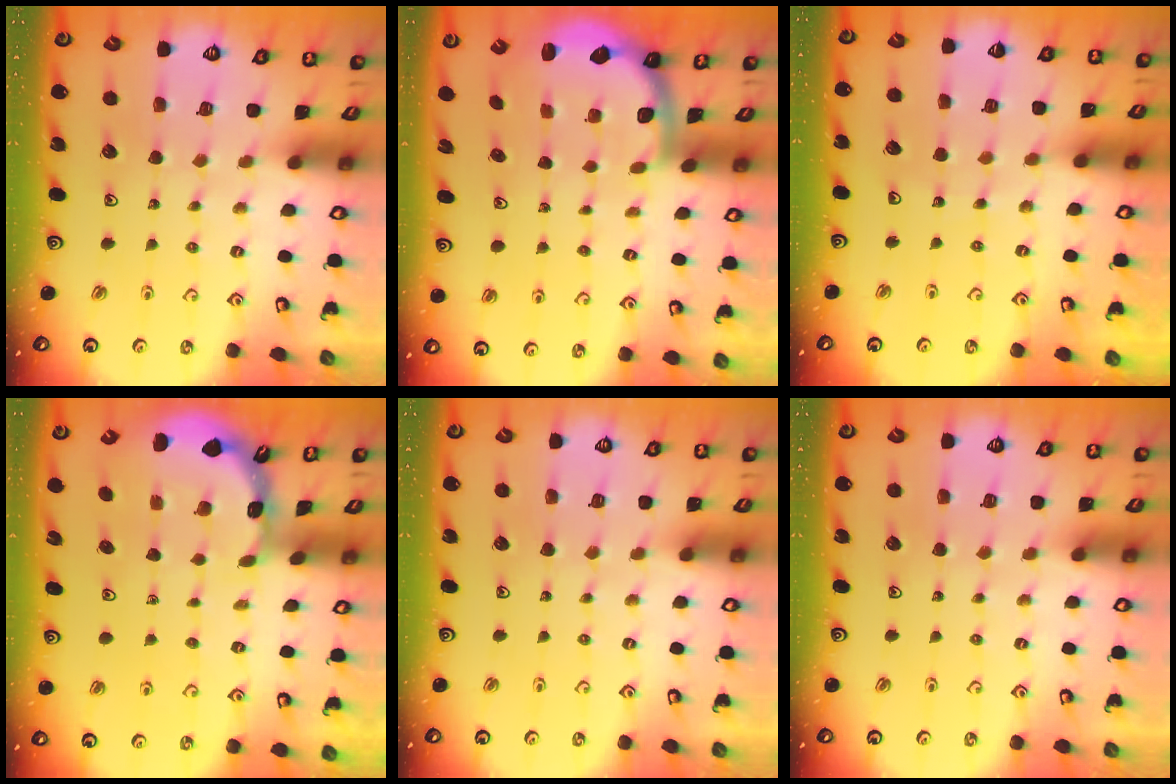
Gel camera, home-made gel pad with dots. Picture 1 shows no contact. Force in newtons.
{"total": 2.2, "press": 2.1, "slide": 0.7}
{"total": 4.7, "press": 4.7, "slide": 0.5}
{"total": 1.9, "press": 1.9, "slide": 0.1}
{"total": 0.0}
{"total": 0.0}